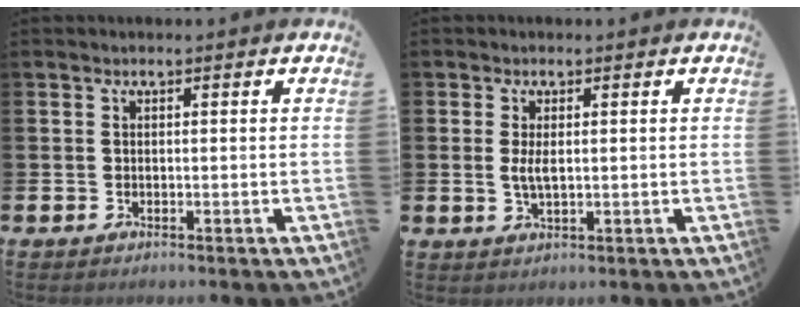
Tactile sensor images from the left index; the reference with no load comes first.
{"total": 2.4, "force": [0.3, 0.9, 2.2], "torque": [-0.040, 0.002, 0.004]}